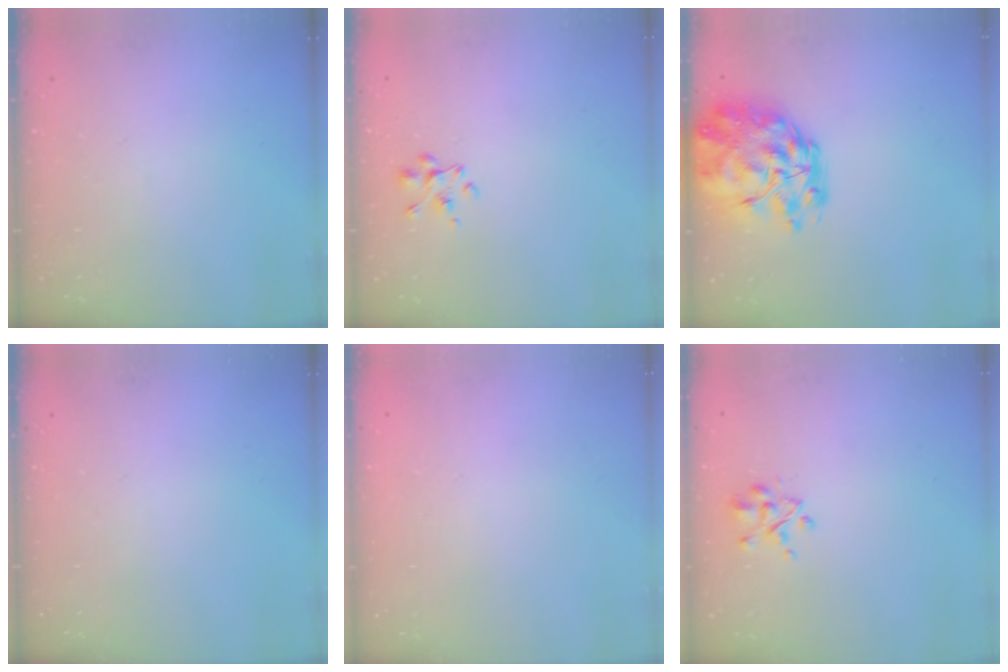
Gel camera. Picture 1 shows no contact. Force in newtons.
{"total": 2.4, "press": 2.3, "slide": 0.7}
{"total": 14.4, "press": 13.6, "slide": 4.7}
{"total": 0.0}
{"total": 1.8, "press": 1.8, "slide": 0.2}
{"total": 3.2, "press": 3.1, "slide": 0.7}